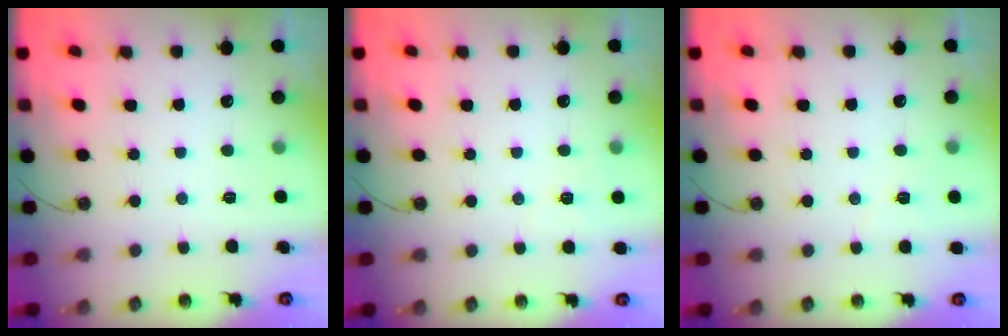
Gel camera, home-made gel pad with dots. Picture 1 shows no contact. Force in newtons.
{"total": 3.0, "press": 2.4, "slide": 1.8}
{"total": 2.9, "press": 2.1, "slide": 2.0}